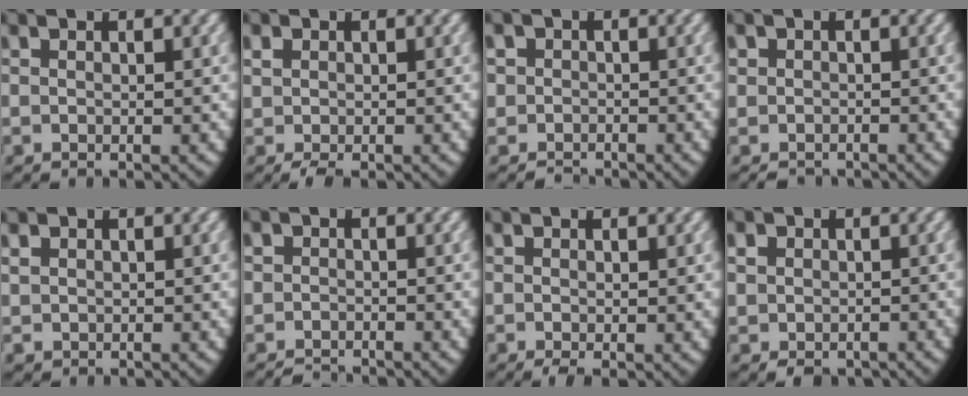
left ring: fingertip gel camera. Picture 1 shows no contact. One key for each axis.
{"total": 1.8, "fx": -0.3, "fy": 1.4, "fz": 1.0, "tx": -0.032, "ty": -0.018, "tz": 0.008}
{"total": 3.2, "fx": -1.3, "fy": 2.9, "fz": 0.3, "tx": -0.012, "ty": -0.007, "tz": -0.028}
{"total": 2.6, "fx": -1.3, "fy": 2.2, "fz": 0.3, "tx": -0.012, "ty": -0.012, "tz": -0.019}
{"total": 1.7, "fx": 0.4, "fy": 1.6, "fz": 0.6, "tx": -0.031, "ty": -0.014, "tz": 0.020}
{"total": 2.2, "fx": -1.8, "fy": 1.3, "fz": -0.3, "tx": 0.007, "ty": -0.008, "tz": -0.035}
{"total": 1.0, "fx": -0.2, "fy": 0.5, "fz": 0.9, "tx": -0.013, "ty": -0.010, "tz": 0.000}
{"total": 3.4, "fx": -0.6, "fy": 3.1, "fz": 1.1, "tx": -0.039, "ty": -0.016, "tz": -0.001}